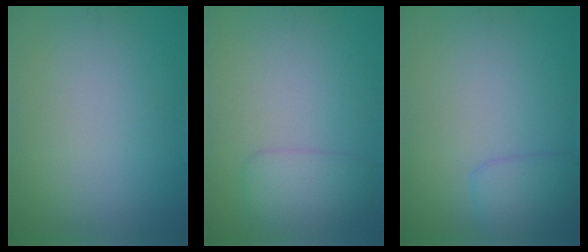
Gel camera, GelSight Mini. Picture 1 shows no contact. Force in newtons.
{"total": 2.6, "press": 2.6, "slide": 0.0}
{"total": 2.2, "press": 2.2, "slide": 0.2}